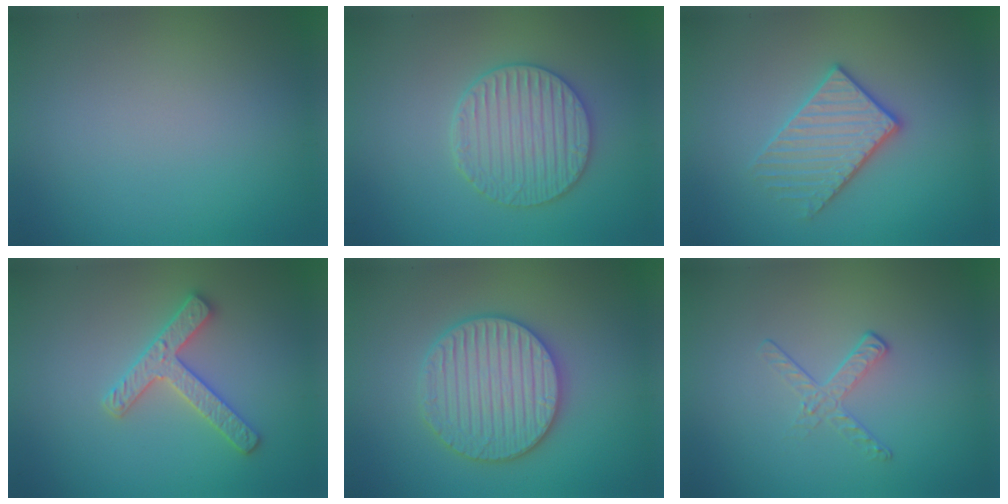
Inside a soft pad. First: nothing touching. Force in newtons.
{"total": 4.1, "press": 3.8, "slide": 1.4}
{"total": 3.2, "press": 3.0, "slide": 1.1}
{"total": 2.9, "press": 2.9, "slide": 0.5}
{"total": 5.9, "press": 5.8, "slide": 1.1}
{"total": 1.7, "press": 0.7, "slide": 1.5}